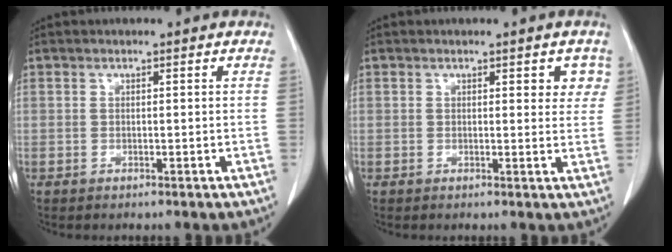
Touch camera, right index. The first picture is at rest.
{"total": 3.1, "force": [1.4, 1.6, 2.3], "torque": [-0.014, 0.001, 0.011]}